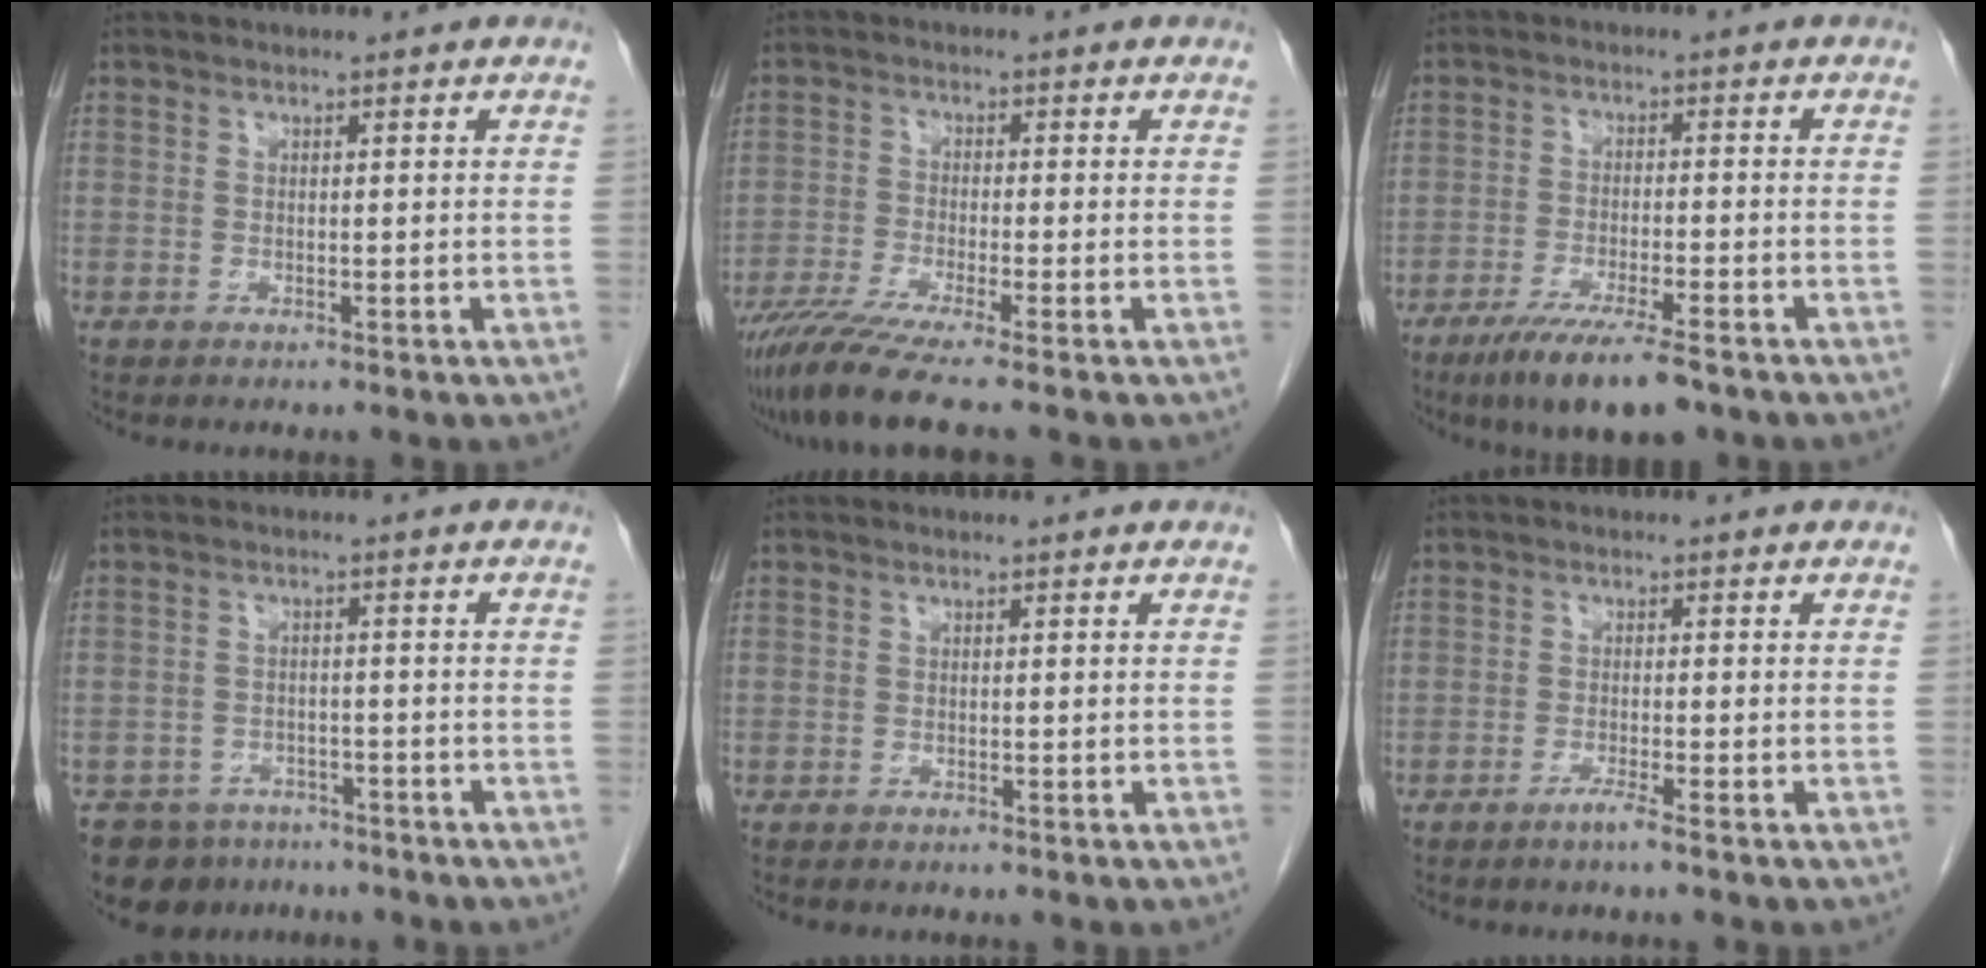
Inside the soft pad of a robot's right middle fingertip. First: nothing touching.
{"total": 8.1, "force": [-6.3, -0.9, 5.0], "torque": [-0.080, -0.026, -0.108]}
{"total": 9.8, "force": [-6.9, 1.3, 6.8], "torque": [-0.112, -0.021, -0.110]}
{"total": 8.3, "force": [-6.5, 5.0, 1.1], "torque": [-0.015, 0.003, -0.088]}
{"total": 0.0}
{"total": 1.7, "force": [-1.3, -0.4, 1.1], "torque": [-0.023, -0.001, -0.025]}